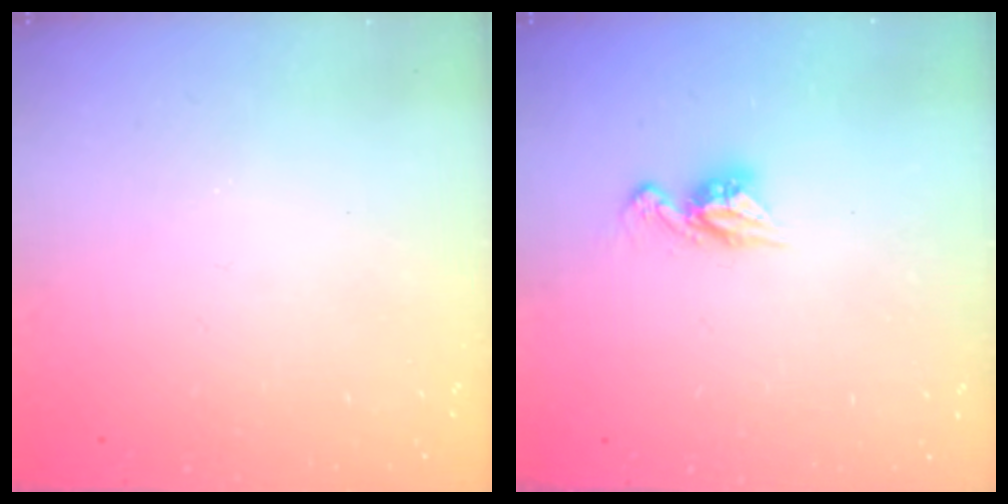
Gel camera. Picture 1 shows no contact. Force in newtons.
{"total": 7.8, "press": 7.8, "slide": 0.6}